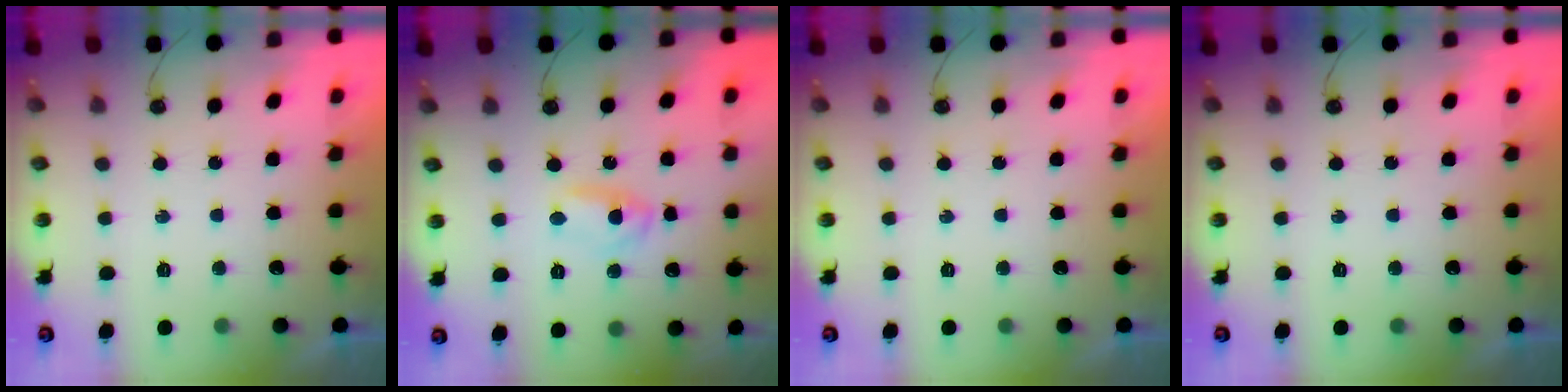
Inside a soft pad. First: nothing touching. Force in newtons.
{"total": 4.7, "press": 4.7, "slide": 0.3}
{"total": 0.0}
{"total": 0.0}